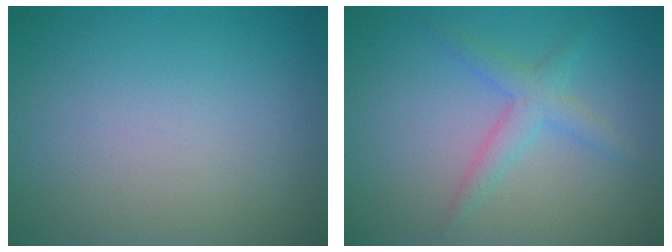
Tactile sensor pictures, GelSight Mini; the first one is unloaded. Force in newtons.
{"total": 2.4, "press": 2.4, "slide": 0.1}